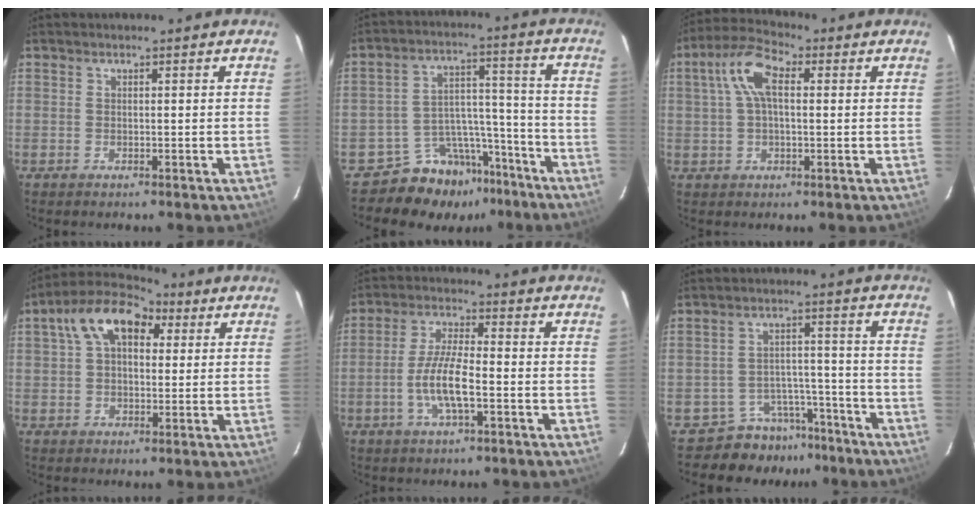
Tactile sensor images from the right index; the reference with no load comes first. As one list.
[{"total": 12.2, "force": [-10.0, 6.8, 1.6], "torque": [-0.026, 0.061, -0.147]}, {"total": 8.2, "force": [1.7, 3.8, 7.1], "torque": [-0.148, 0.026, 0.029]}, {"total": 12.3, "force": [4.6, 7.5, 8.6], "torque": [-0.156, 0.046, 0.068]}, {"total": 7.9, "force": [-2.4, 1.8, 7.3], "torque": [-0.150, 0.002, -0.049]}, {"total": 7.9, "force": [-6.6, 4.3, 0.5], "torque": [-0.018, 0.032, -0.095]}]